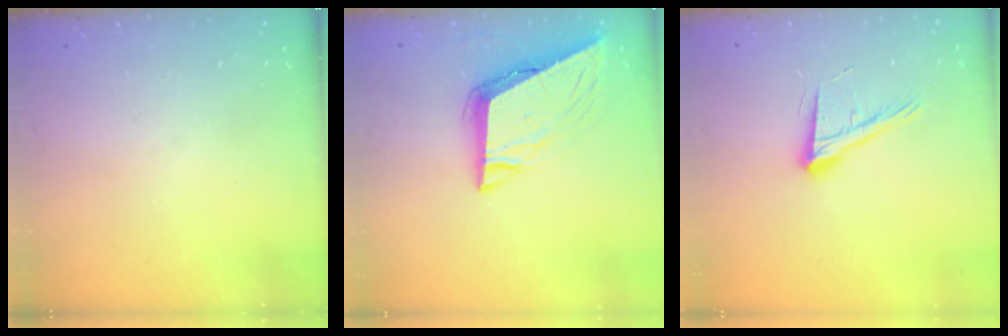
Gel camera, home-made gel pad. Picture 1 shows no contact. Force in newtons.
{"total": 9.6, "press": 9.4, "slide": 2.1}
{"total": 14.6, "press": 14.0, "slide": 3.9}